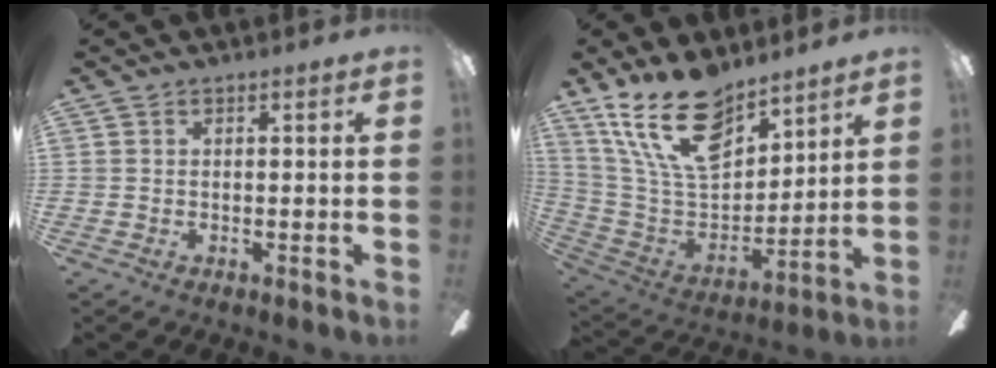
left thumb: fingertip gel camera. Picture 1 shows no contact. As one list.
[{"total": 21.0, "force": [14.0, 10.2, 11.8], "torque": [-0.238, -0.078, 0.254]}]